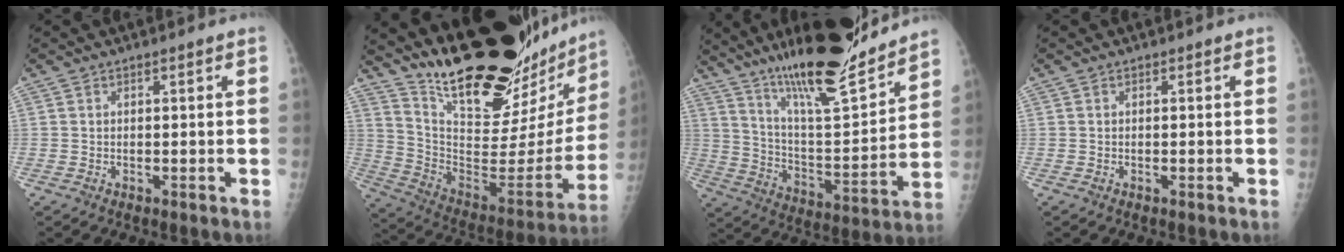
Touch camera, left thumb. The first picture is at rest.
{"total": 31.7, "force": [26.3, 7.9, 15.8], "torque": [-0.224, -0.161, 0.391]}
{"total": 22.8, "force": [18.2, 3.7, 13.1], "torque": [-0.191, -0.093, 0.309]}
{"total": 0.0}